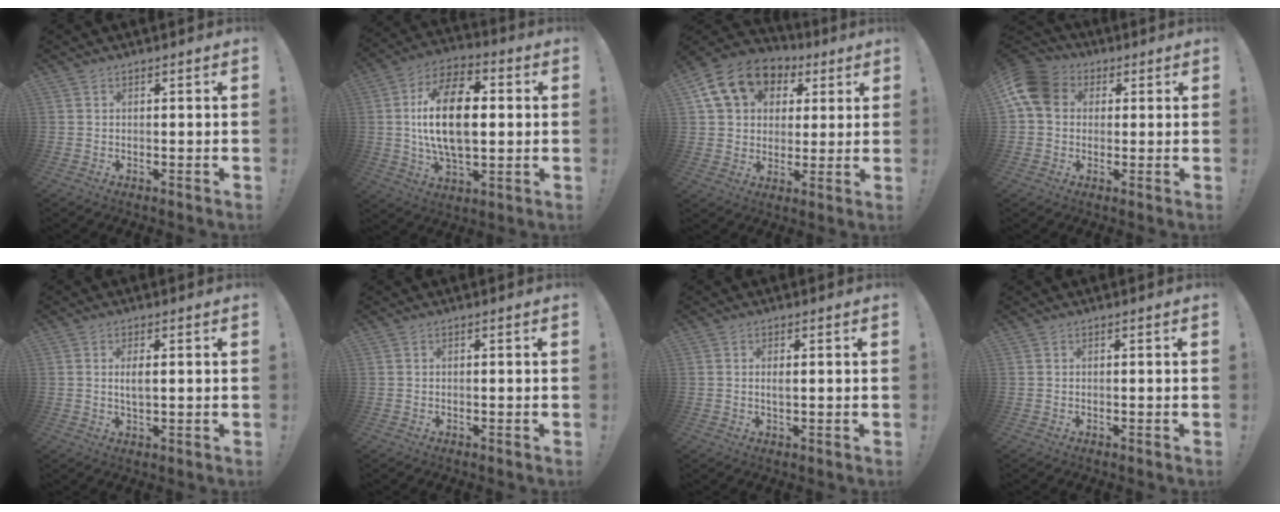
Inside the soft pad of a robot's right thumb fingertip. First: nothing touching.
{"total": 20.1, "force": [1.2, 10.9, 16.9], "torque": [-0.303, 0.005, 0.011]}
{"total": 15.9, "force": [7.0, 12.1, 7.6], "torque": [-0.113, -0.024, 0.138]}
{"total": 11.5, "force": [2.6, 9.0, 6.6], "torque": [-0.125, 0.002, 0.051]}
{"total": 3.1, "force": [0.6, 1.1, 2.8], "torque": [-0.050, -0.008, 0.004]}
{"total": 0.0}
{"total": 1.5, "force": [0.2, 0.5, 1.4], "torque": [-0.023, -0.002, 0.002]}
{"total": 0.0}